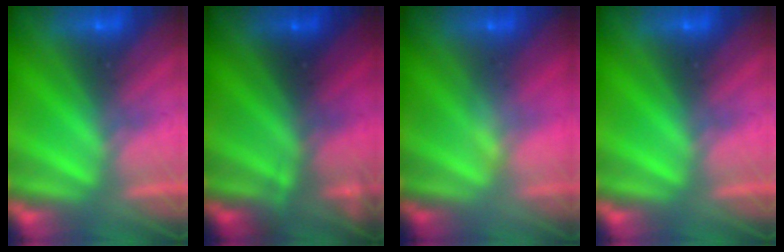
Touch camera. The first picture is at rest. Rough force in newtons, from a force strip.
{"total": 2.4}
{"total": 2.4}
{"total": 0.0}